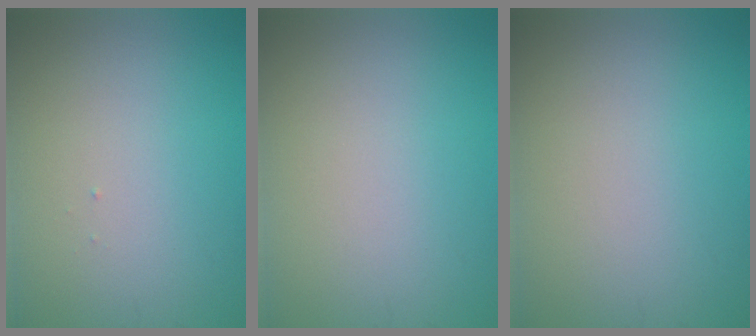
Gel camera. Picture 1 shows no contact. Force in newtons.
{"total": 0.0}
{"total": 0.0}